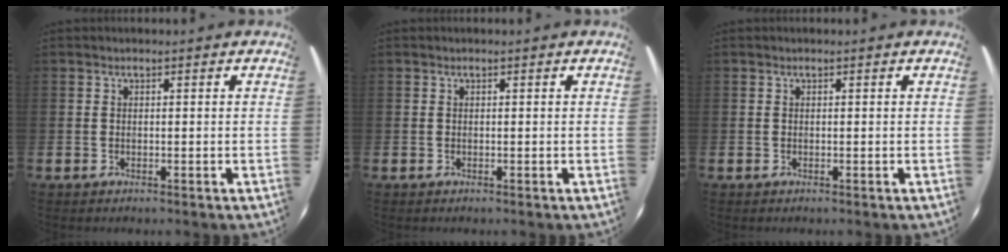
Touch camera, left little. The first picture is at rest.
{"total": 0.0}
{"total": 0.0}